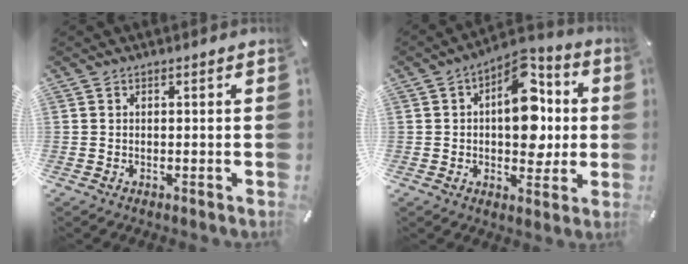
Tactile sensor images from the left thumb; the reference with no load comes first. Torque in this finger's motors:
{"motor_torque": [2.04, 2.22, 1.66, -0.11, 0.35]}